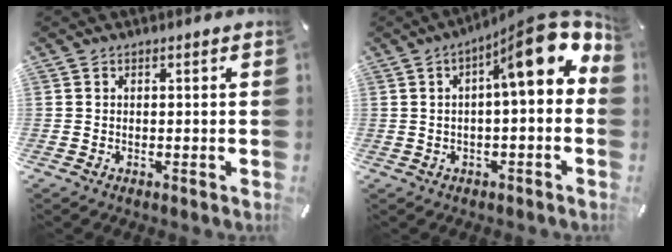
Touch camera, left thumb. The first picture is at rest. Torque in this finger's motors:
{"motor_torque": [0.73, 0.72, 1.05, 0.73, 0.22]}